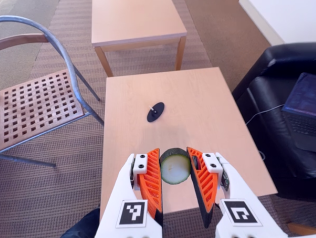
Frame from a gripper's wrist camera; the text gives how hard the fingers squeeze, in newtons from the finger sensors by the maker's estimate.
{"total": 12.0, "left": 12.5, "right": 11.5}